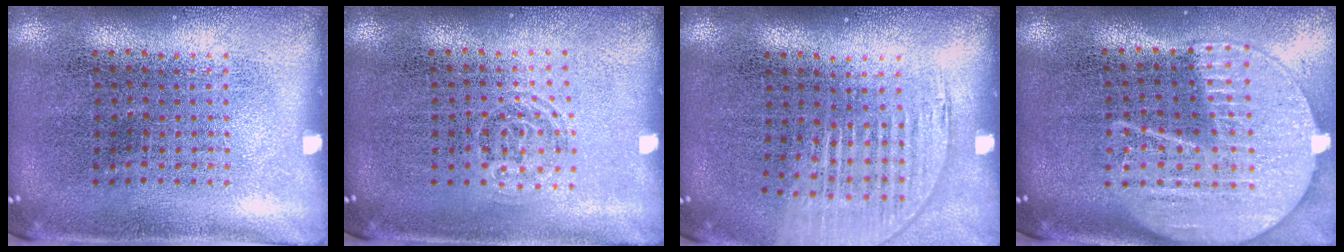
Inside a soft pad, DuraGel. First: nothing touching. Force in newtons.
{"total": 0.7, "press": 0.5, "slide": 0.5}
{"total": 1.2, "press": 1.1, "slide": 0.5}
{"total": 2.0, "press": 1.7, "slide": 1.0}